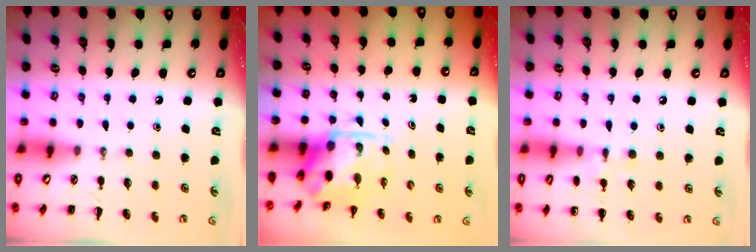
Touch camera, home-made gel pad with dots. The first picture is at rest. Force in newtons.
{"total": 3.7, "press": 3.6, "slide": 0.9}
{"total": 6.8, "press": 6.6, "slide": 1.9}